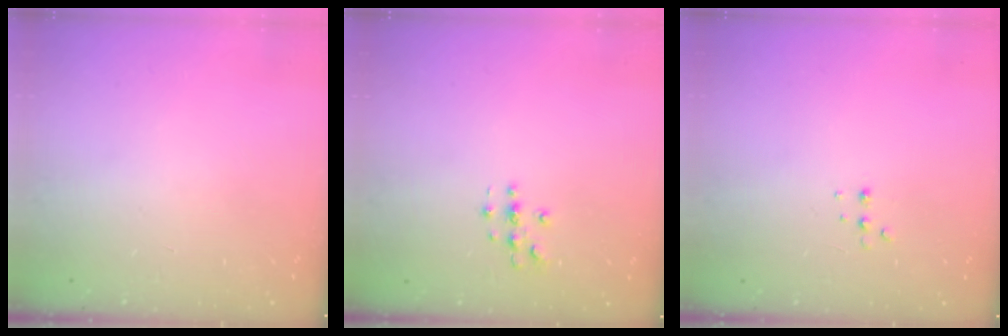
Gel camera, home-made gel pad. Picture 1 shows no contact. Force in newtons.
{"total": 2.8, "press": 2.8, "slide": 0.2}
{"total": 3.4, "press": 3.3, "slide": 0.8}